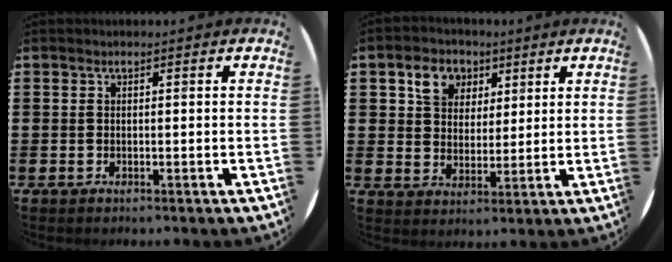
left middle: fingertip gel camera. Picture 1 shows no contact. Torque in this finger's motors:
{"motor_torque": [1.10, -1.04, 0.21, 0.09]}